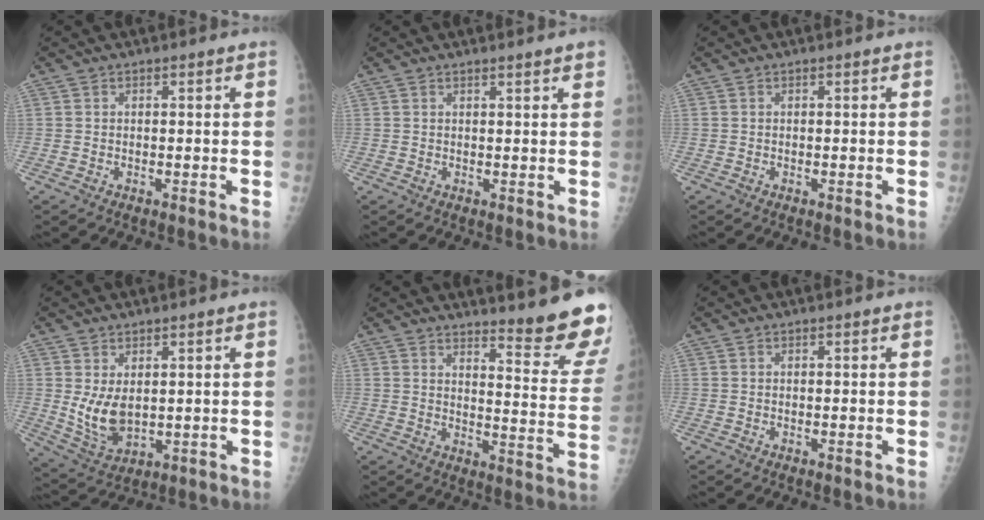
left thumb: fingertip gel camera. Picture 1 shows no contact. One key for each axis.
{"total": 1.9, "fx": 1.5, "fy": -0.1, "fz": 1.2, "tx": -0.011, "ty": -0.003, "tz": 0.021}
{"total": 0.0}
{"total": 7.2, "fx": 1.2, "fy": 4.3, "fz": 5.7, "tx": -0.097, "ty": -0.020, "tz": 0.041}
{"total": 14.7, "fx": 13.0, "fy": 0.7, "fz": 6.9, "tx": -0.070, "ty": -0.149, "tz": 0.158}
{"total": 0.0}